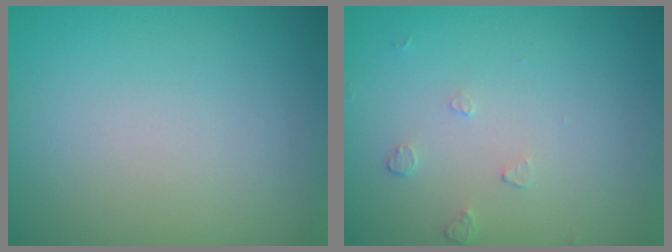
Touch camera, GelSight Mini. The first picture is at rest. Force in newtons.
{"total": 0.6, "press": 0.4, "slide": 0.5}